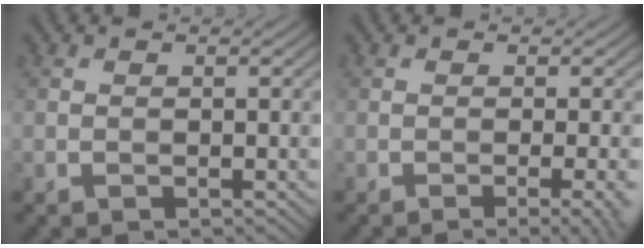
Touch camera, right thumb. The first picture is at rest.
{"total": 3.9, "force": [-1.2, 0.9, 3.7], "torque": [-0.042, 0.007, -0.020]}